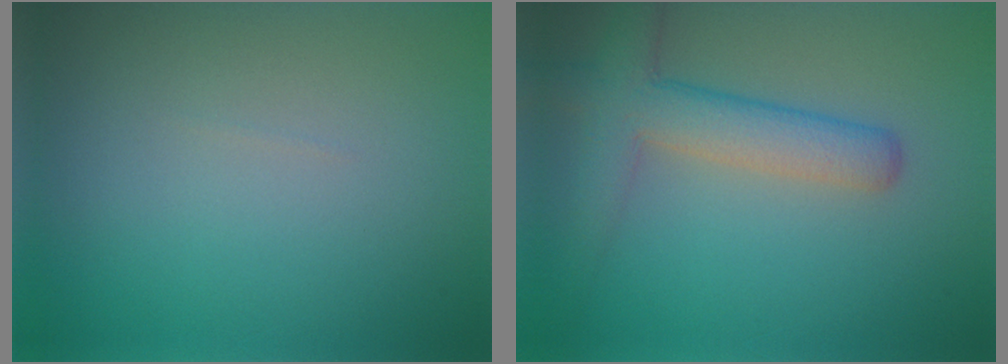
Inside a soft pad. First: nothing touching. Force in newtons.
{"total": 3.8, "press": 3.8, "slide": 0.4}